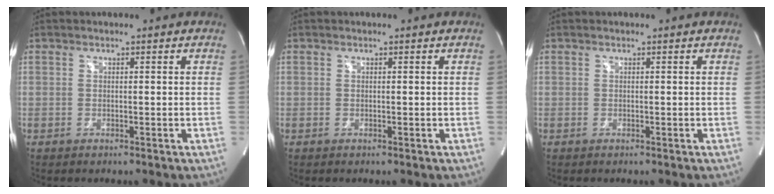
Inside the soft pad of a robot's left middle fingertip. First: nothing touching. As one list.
[{"total": 0.0}, {"total": 0.0}]